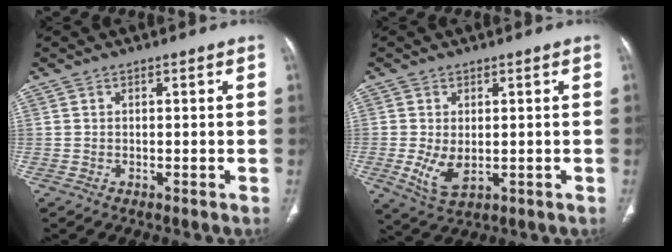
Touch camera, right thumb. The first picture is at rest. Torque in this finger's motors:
{"motor_torque": [-0.15, 0.17, 0.46, 0.45, 0.02]}